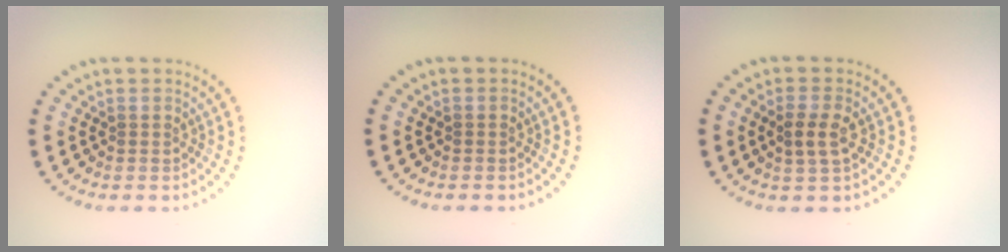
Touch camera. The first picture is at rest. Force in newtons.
{"total": 0.0}
{"total": 2.4, "press": 2.3, "slide": 0.8}